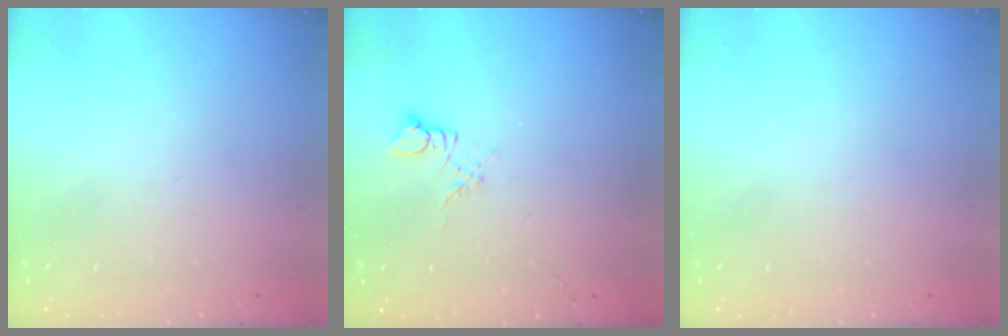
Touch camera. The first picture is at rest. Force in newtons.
{"total": 4.6, "press": 4.6, "slide": 0.6}
{"total": 0.0}